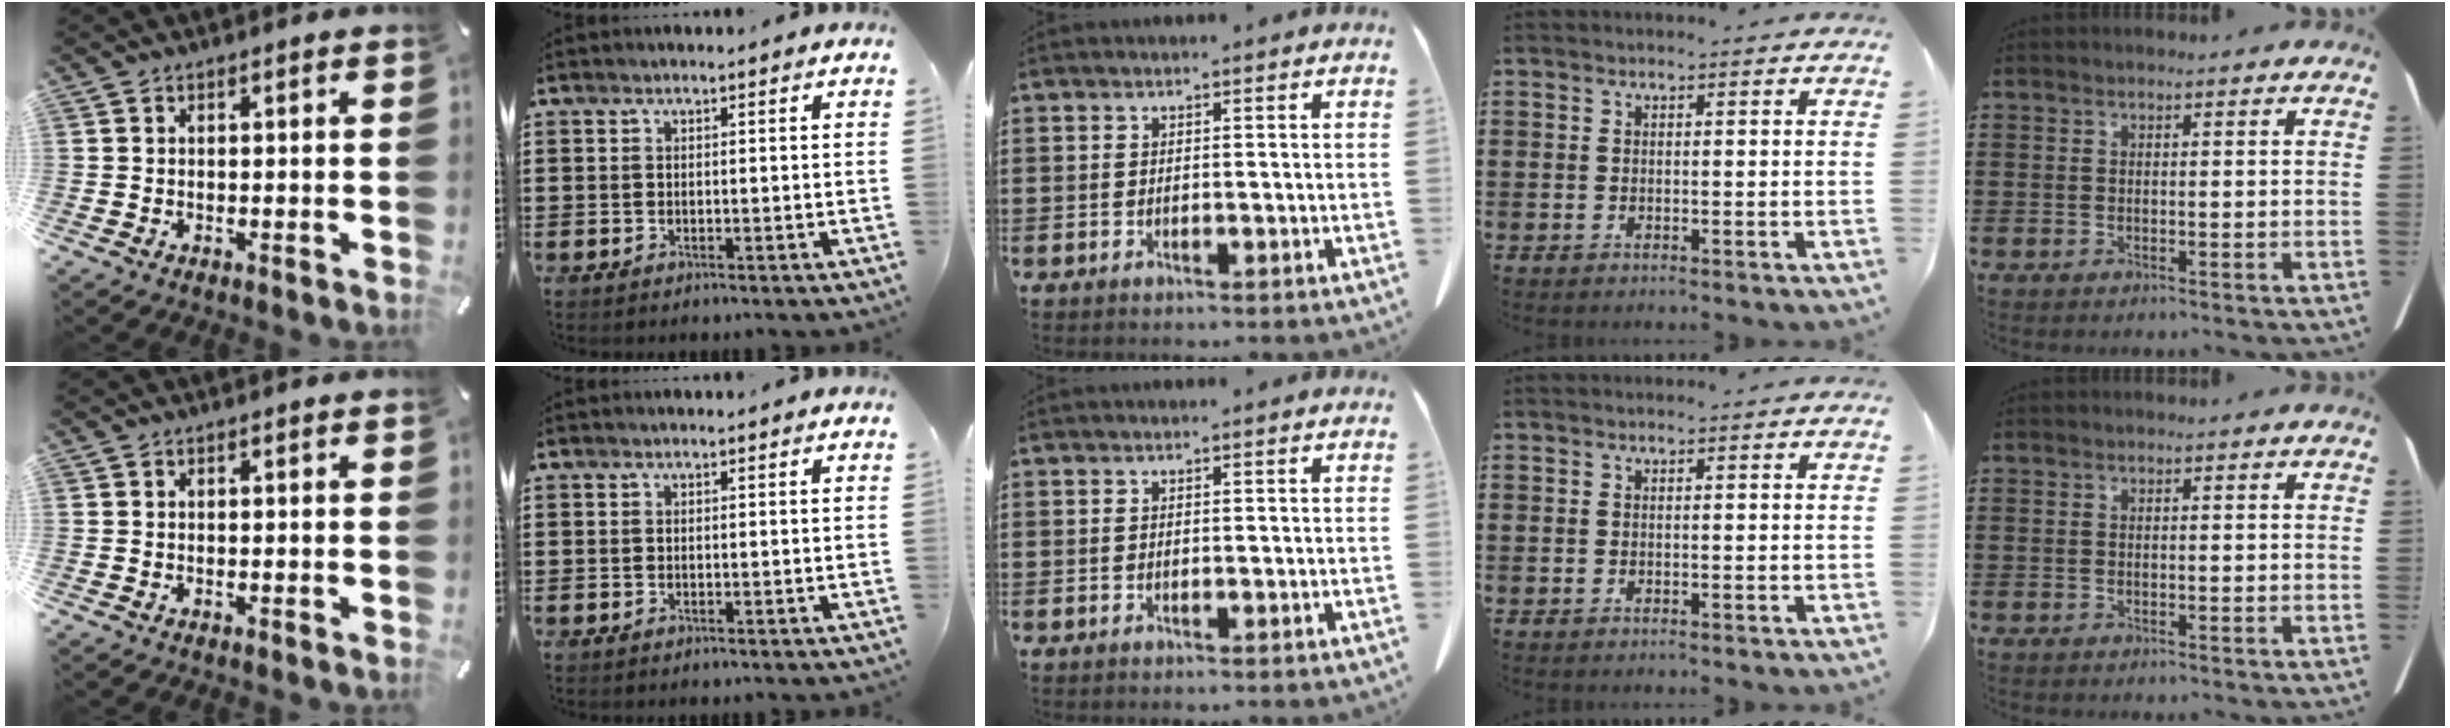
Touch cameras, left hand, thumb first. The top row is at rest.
{}